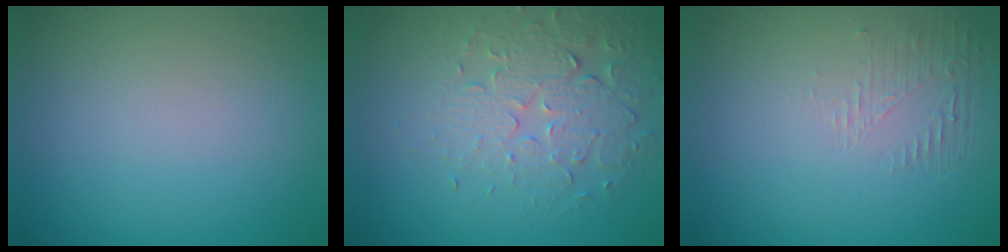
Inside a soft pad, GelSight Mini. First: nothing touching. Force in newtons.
{"total": 3.9, "press": 3.6, "slide": 1.7}
{"total": 1.3, "press": 0.0, "slide": 1.3}